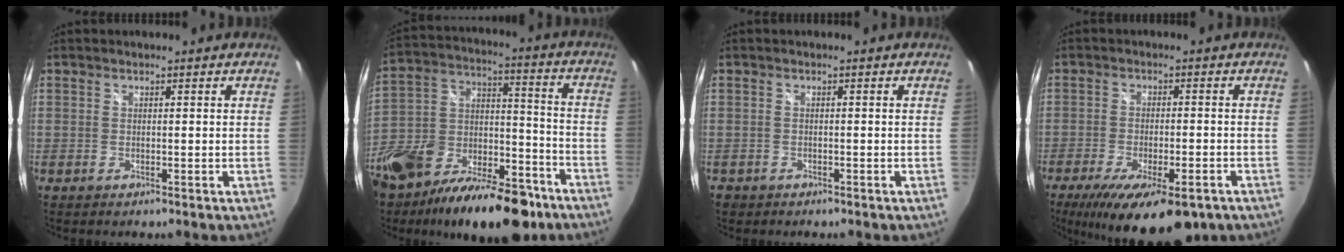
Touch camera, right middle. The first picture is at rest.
{"total": 26.4, "force": [-14.7, 14.5, 16.5], "torque": [-0.337, 0.001, -0.226]}
{"total": 1.8, "force": [-1.1, 1.3, 0.5], "torque": [-0.014, -0.001, -0.016]}
{"total": 16.5, "force": [-10.9, 5.6, 11.1], "torque": [-0.207, -0.046, -0.159]}